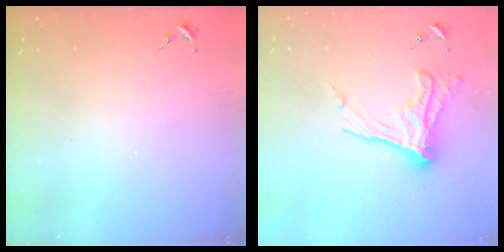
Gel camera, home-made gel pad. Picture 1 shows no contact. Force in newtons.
{"total": 15.9, "press": 15.9, "slide": 1.3}